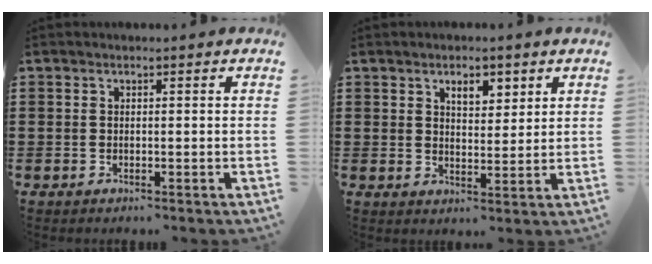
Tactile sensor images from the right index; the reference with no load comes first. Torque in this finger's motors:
{"motor_torque": [0.16, 0.01, 0.31, 0.04]}